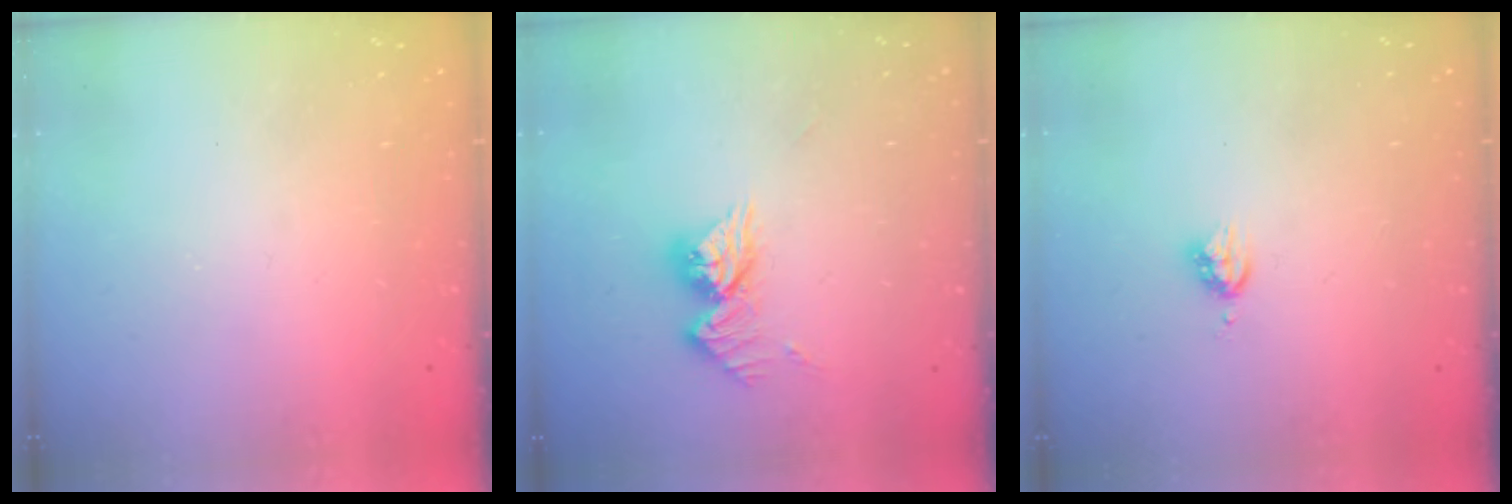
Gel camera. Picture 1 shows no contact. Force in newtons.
{"total": 10.6, "press": 10.6, "slide": 1.0}
{"total": 4.2, "press": 4.2, "slide": 0.6}